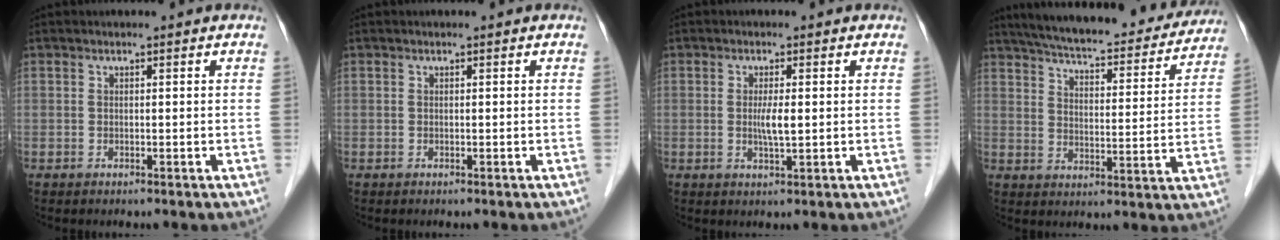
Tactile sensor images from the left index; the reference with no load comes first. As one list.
[{"total": 0.0}, {"total": 2.8, "force": [-0.1, 0.3, 2.8], "torque": [-0.058, -0.007, 0.000]}, {"total": 24.4, "force": [21.8, 4.7, 9.7], "torque": [-0.157, -0.012, 0.283]}]